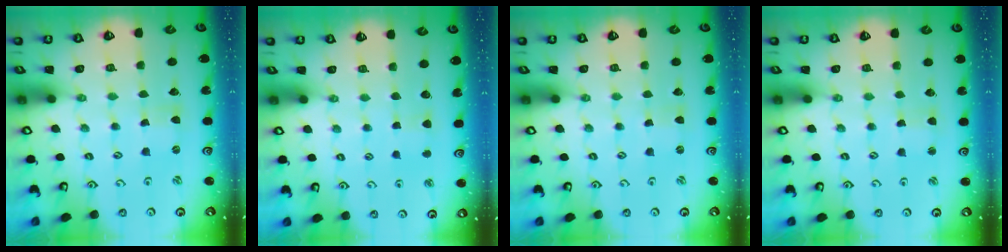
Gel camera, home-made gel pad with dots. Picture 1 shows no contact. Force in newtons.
{"total": 3.2, "press": 3.1, "slide": 0.6}
{"total": 0.0}
{"total": 2.0, "press": 2.0, "slide": 0.3}